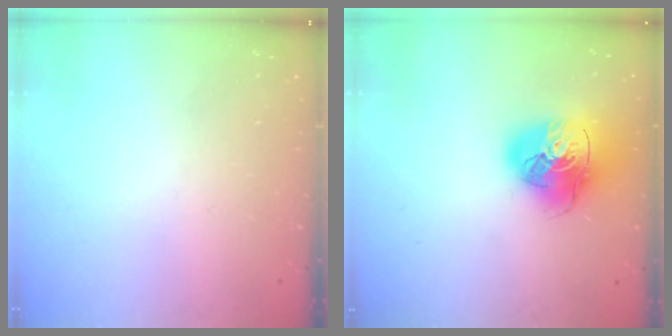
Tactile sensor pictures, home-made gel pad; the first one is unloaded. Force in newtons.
{"total": 17.1, "press": 17.0, "slide": 2.5}